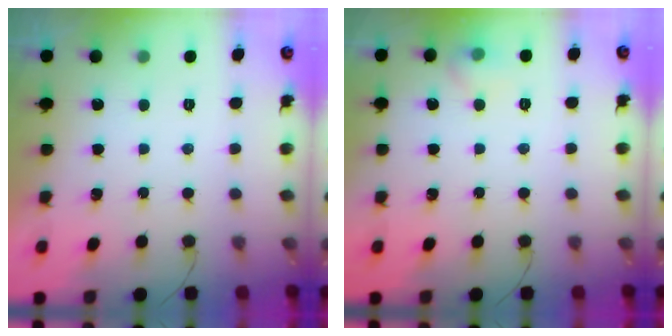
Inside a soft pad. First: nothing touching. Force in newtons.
{"total": 7.3, "press": 5.3, "slide": 5.0}